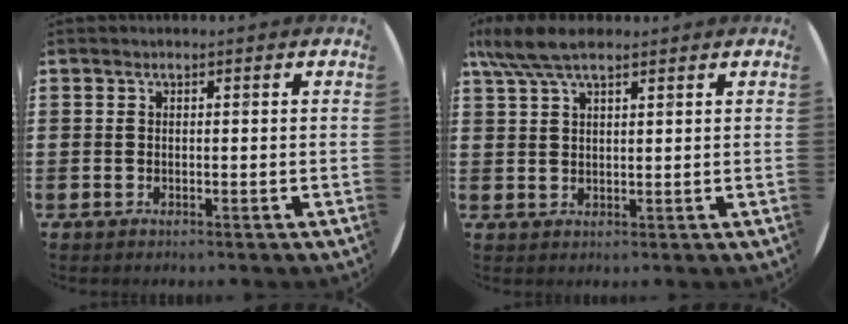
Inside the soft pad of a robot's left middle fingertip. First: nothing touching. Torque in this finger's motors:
{"motor_torque": [1.11, -1.02, 0.17, 0.08]}